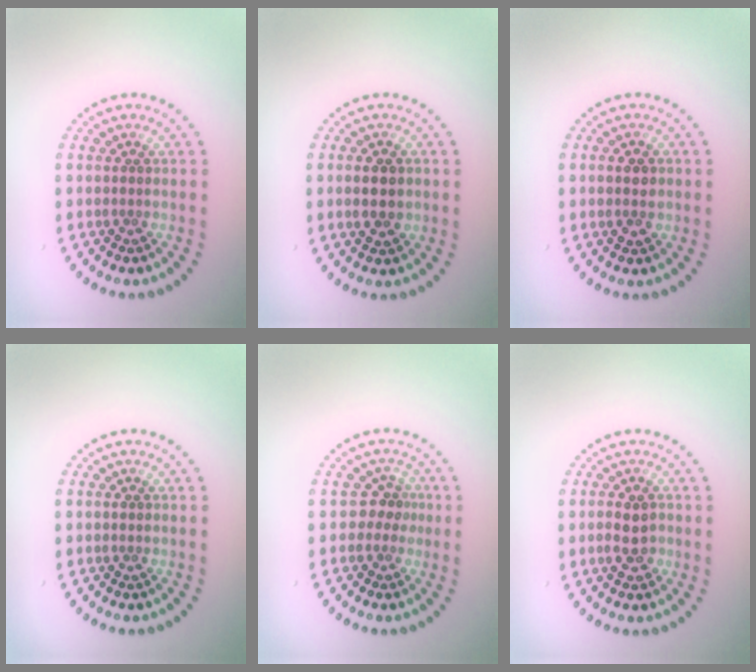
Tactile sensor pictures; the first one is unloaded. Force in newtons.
{"total": 3.5, "press": 3.5, "slide": 0.1}
{"total": 2.7, "press": 2.7, "slide": 0.2}
{"total": 0.6, "press": 0.6, "slide": 0.0}
{"total": 2.0, "press": 1.6, "slide": 1.3}
{"total": 2.6, "press": 2.5, "slide": 0.4}